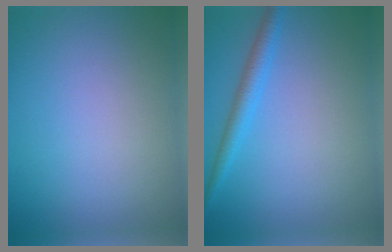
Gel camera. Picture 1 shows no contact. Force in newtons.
{"total": 2.2, "press": 2.2, "slide": 0.1}